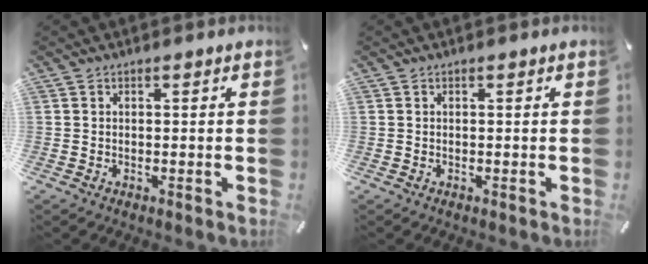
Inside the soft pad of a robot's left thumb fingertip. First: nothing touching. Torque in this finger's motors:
{"motor_torque": [-0.02, 0.02, -0.03, 0.03, 0.00]}